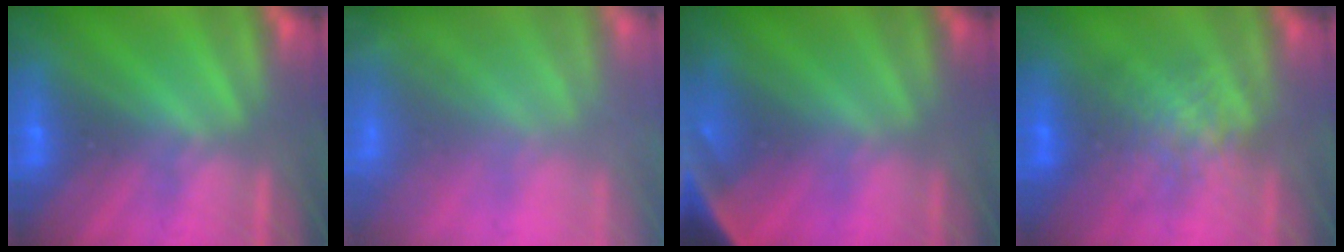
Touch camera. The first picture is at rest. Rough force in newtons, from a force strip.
{"total": 11.2}
{"total": 10.5}
{"total": 2.2}